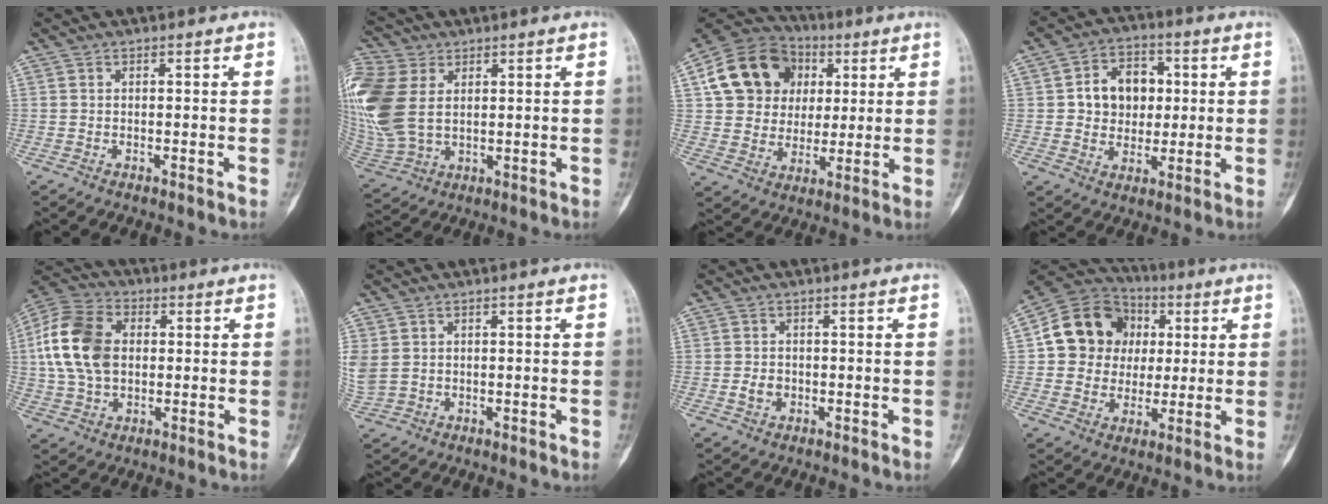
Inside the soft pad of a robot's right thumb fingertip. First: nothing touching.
{"total": 18.9, "force": [4.6, 12.8, 13.1], "torque": [-0.340, 0.002, 0.098]}
{"total": 17.4, "force": [4.9, 14.6, 8.1], "torque": [-0.117, 0.012, 0.086]}
{"total": 10.6, "force": [1.6, 8.4, 6.3], "torque": [-0.055, 0.007, 0.024]}
{"total": 15.6, "force": [1.5, 10.8, 11.1], "torque": [-0.207, 0.017, 0.022]}
{"total": 5.5, "force": [0.9, 4.5, 3.1], "torque": [-0.086, 0.006, 0.030]}
{"total": 2.5, "force": [-0.5, 2.0, 1.4], "torque": [-0.020, 0.005, -0.008]}
{"total": 15.6, "force": [2.6, 13.8, 6.6], "torque": [-0.081, 0.014, 0.046]}